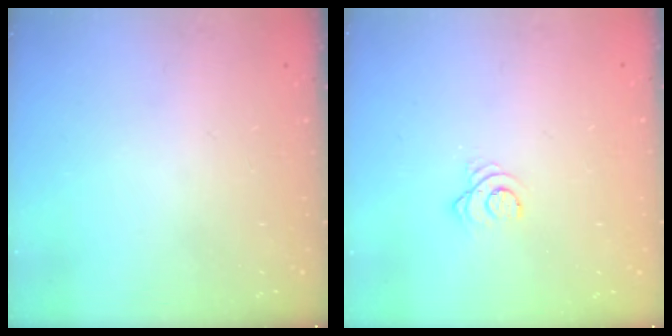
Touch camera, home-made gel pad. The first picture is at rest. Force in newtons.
{"total": 3.6, "press": 3.5, "slide": 0.3}